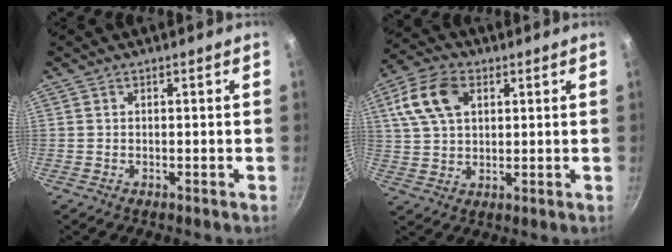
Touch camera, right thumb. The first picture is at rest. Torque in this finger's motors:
{"motor_torque": [-0.61, 0.79, 0.12, -0.04, 0.11]}